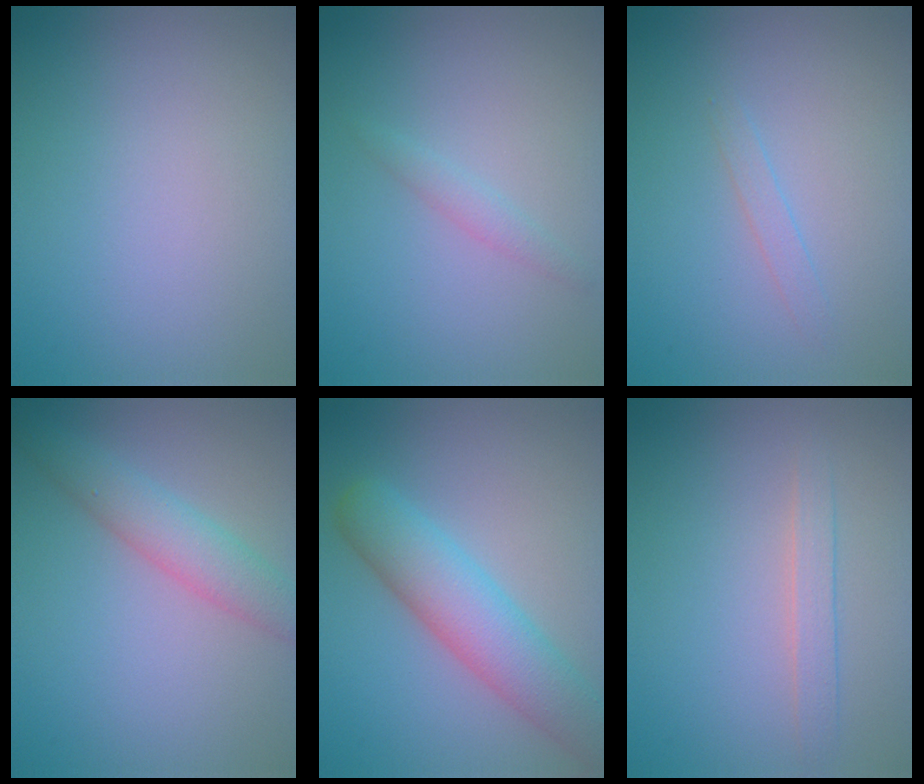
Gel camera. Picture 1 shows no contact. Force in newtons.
{"total": 1.2, "press": 1.2, "slide": 0.0}
{"total": 0.9, "press": 0.9, "slide": 0.2}
{"total": 3.7, "press": 3.7, "slide": 0.1}
{"total": 6.4, "press": 6.4, "slide": 0.4}
{"total": 1.7, "press": 1.7, "slide": 0.0}